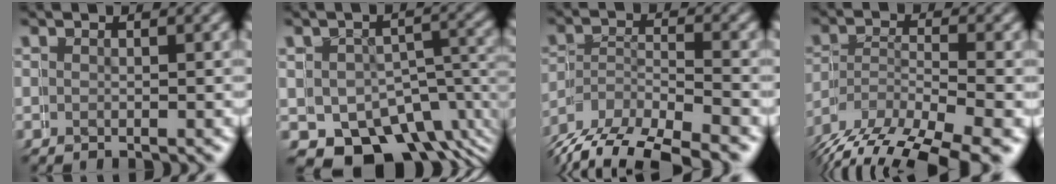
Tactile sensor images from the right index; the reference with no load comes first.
{"total": 9.6, "force": [-4.1, 7.6, 4.2], "torque": [-0.070, -0.054, -0.044]}
{"total": 8.3, "force": [-5.9, 4.8, 3.4], "torque": [-0.066, -0.026, -0.086]}
{"total": 8.5, "force": [-4.1, 5.8, 4.7], "torque": [-0.095, -0.029, -0.057]}